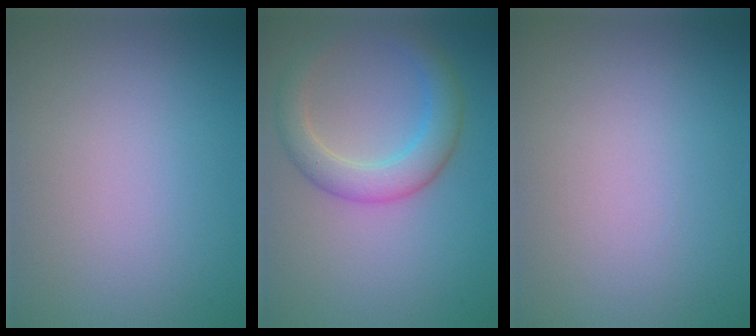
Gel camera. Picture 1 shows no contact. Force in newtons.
{"total": 4.2, "press": 4.2, "slide": 0.3}
{"total": 0.0}